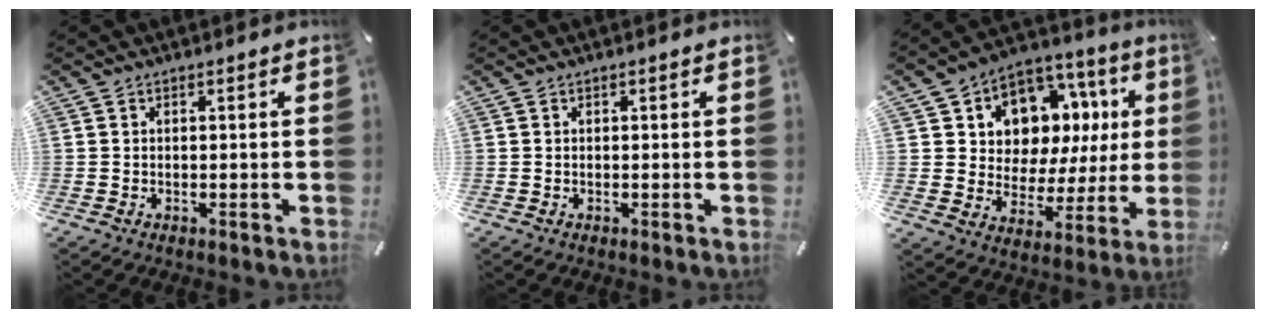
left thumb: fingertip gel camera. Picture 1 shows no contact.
{"total": 0.0}
{"total": 10.4, "force": [4.8, 8.5, 3.4], "torque": [-0.062, -0.049, 0.091]}